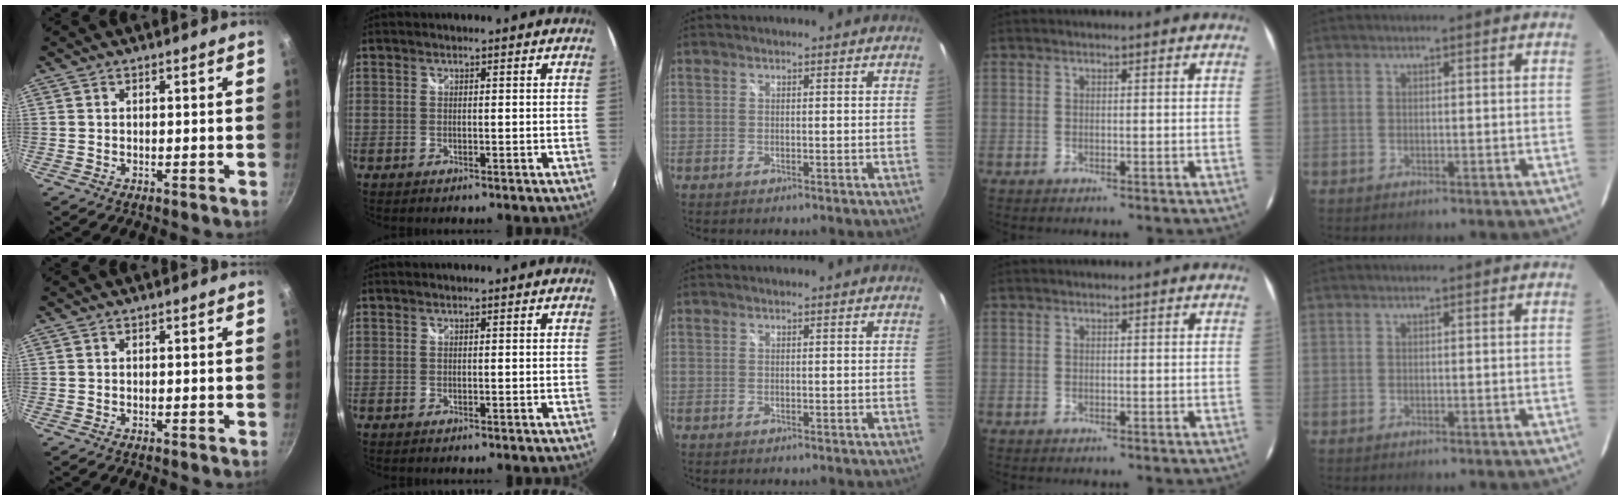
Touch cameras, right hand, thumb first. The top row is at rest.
{}